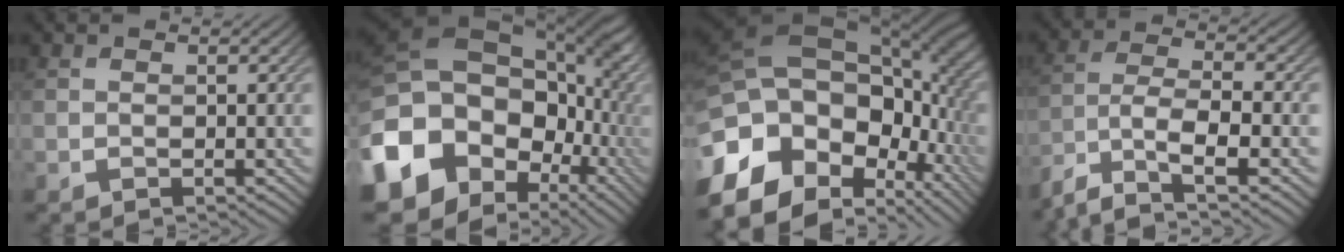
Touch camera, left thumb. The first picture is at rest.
{"total": 20.5, "force": [-4.4, 16.2, 11.7], "torque": [-0.268, -0.013, -0.058]}
{"total": 19.7, "force": [-6.9, 13.3, 12.8], "torque": [-0.263, 0.012, -0.099]}
{"total": 10.2, "force": [-6.8, 3.3, 6.8], "torque": [-0.141, -0.014, -0.129]}